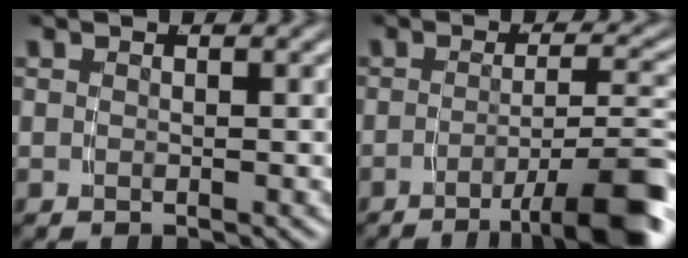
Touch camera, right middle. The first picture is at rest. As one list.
[{"total": 8.4, "force": [-5.1, 1.1, 6.6], "torque": [-0.082, -0.009, -0.072]}]